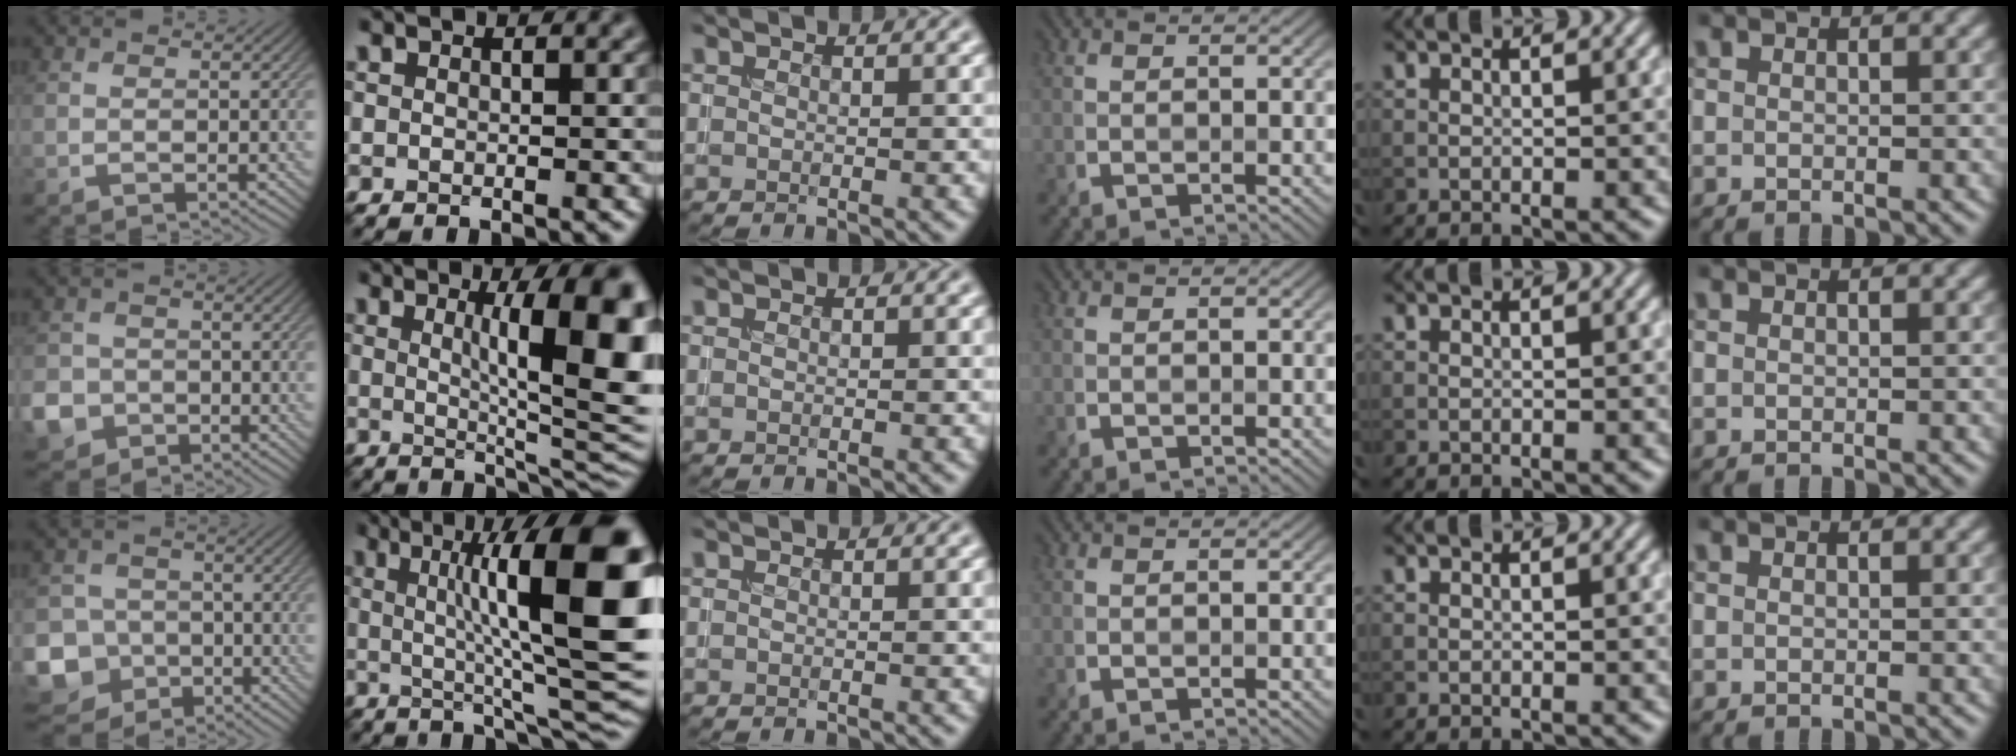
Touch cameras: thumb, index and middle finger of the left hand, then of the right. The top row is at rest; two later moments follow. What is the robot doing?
{"motion": "insert", "object": "coin"}